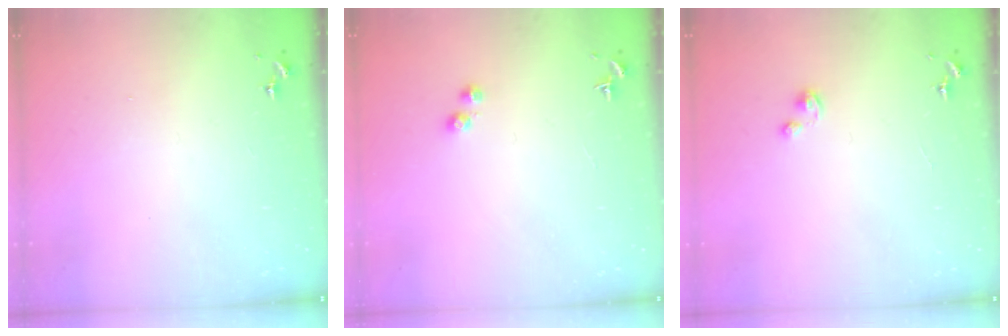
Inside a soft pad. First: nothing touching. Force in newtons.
{"total": 2.8, "press": 2.7, "slide": 0.7}
{"total": 1.9, "press": 1.9, "slide": 0.2}